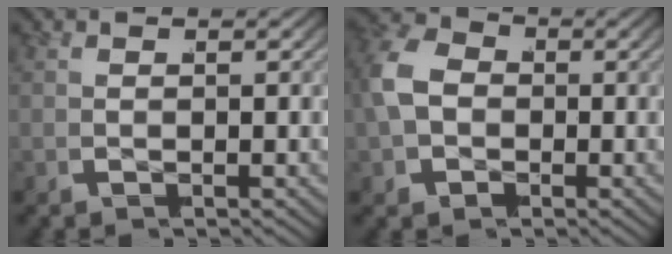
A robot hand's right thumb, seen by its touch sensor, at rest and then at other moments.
{"total": 8.0, "force": [0.2, 6.6, 4.4], "torque": [-0.115, -0.016, 0.008]}